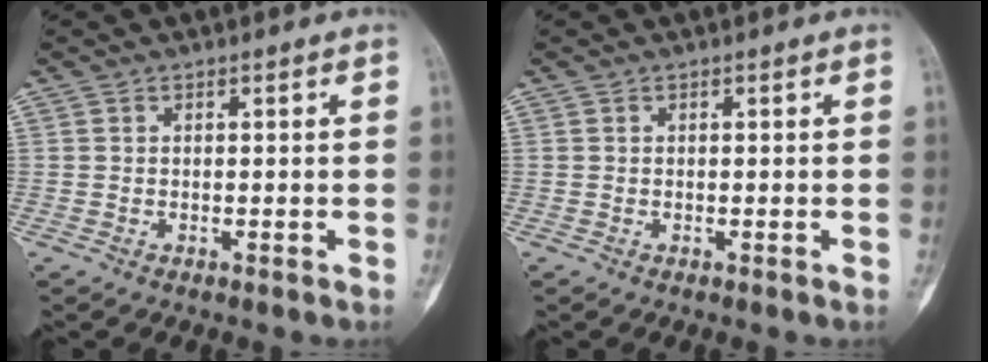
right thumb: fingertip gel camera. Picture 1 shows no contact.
{"total": 0.0}